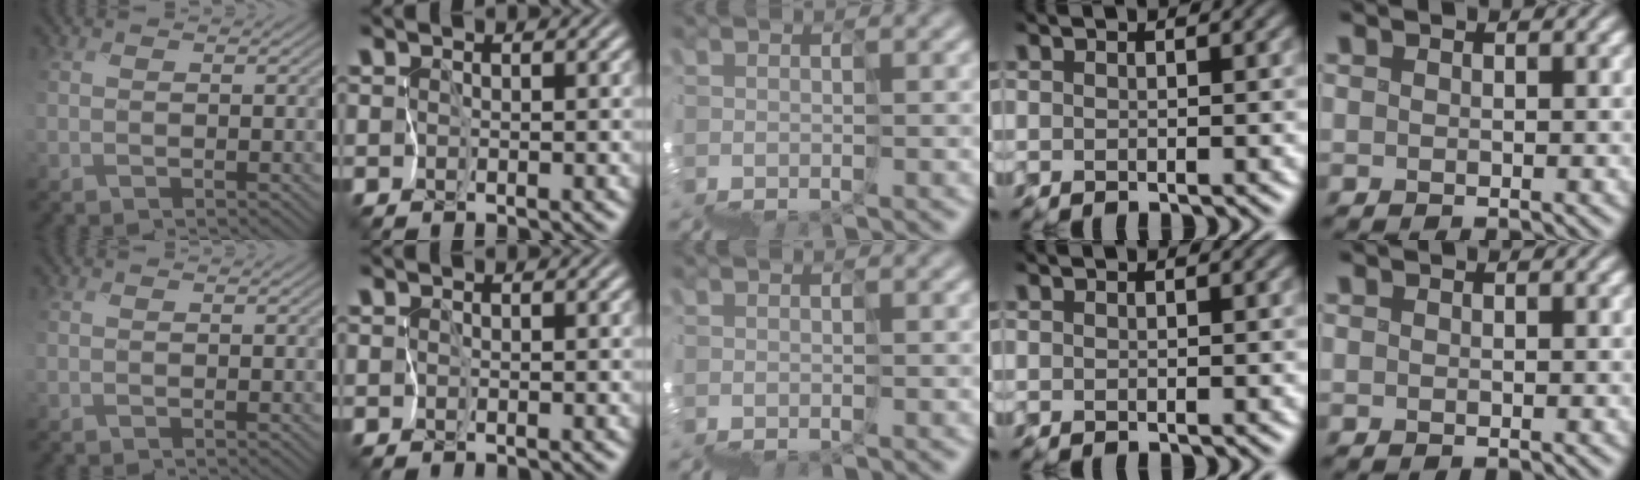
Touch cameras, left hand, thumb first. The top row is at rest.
{}